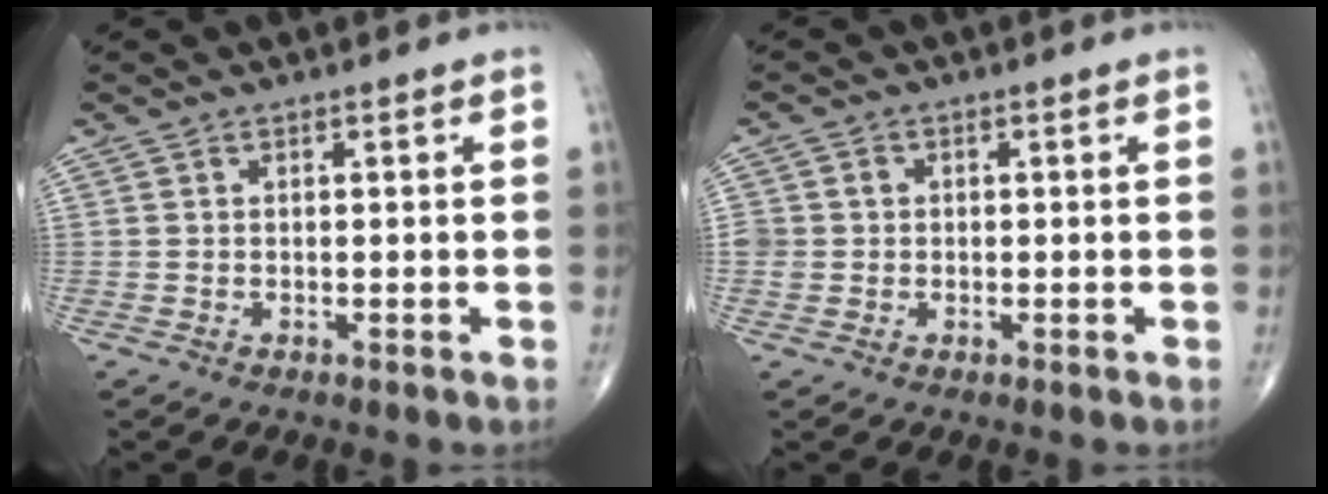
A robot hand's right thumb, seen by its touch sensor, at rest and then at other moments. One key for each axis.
{"total": 3.0, "fx": 0.0, "fy": 2.9, "fz": 0.8, "tx": -0.002, "ty": 0.009, "tz": 0.004}